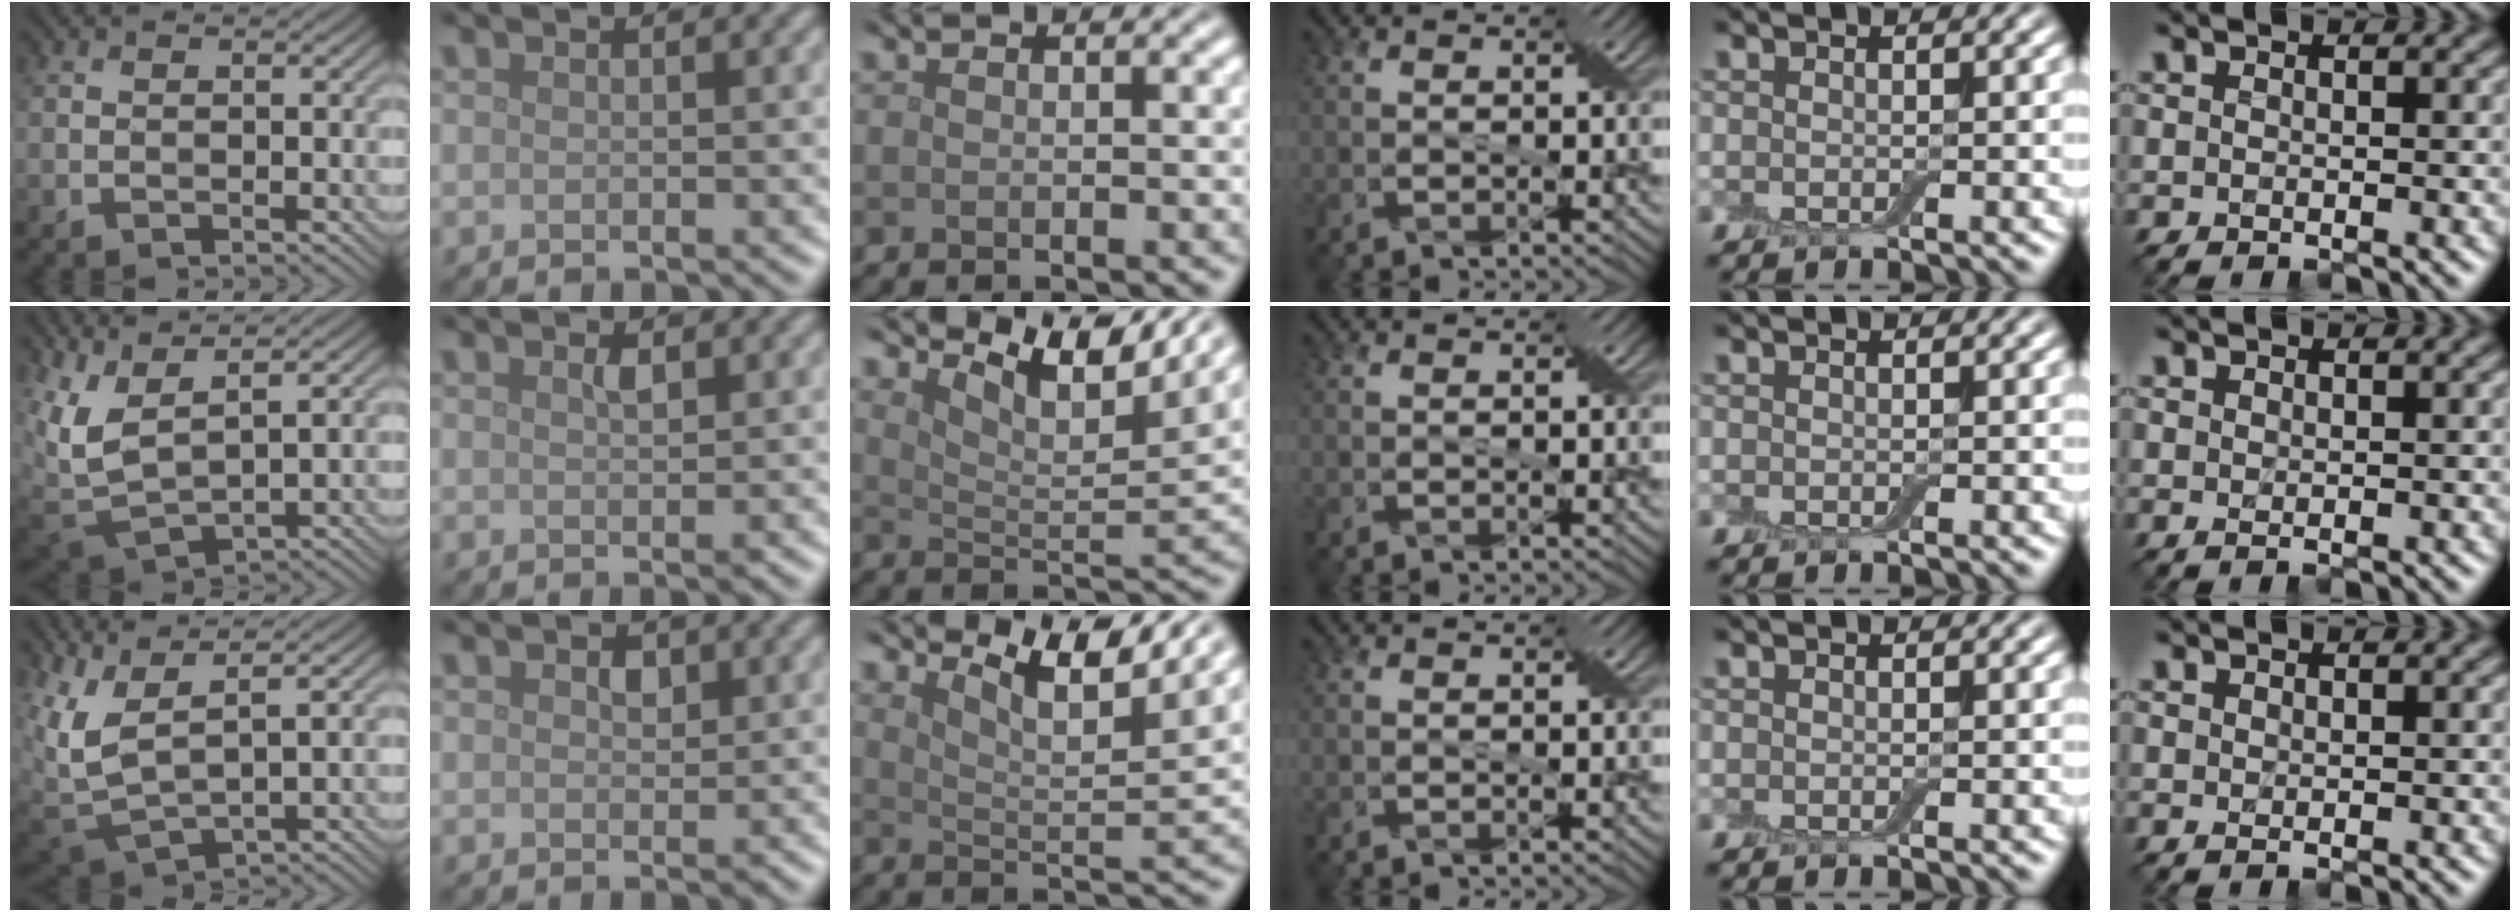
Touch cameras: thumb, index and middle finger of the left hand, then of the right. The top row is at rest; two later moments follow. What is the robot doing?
{"motion": "cut", "object": "aluminum foil"}